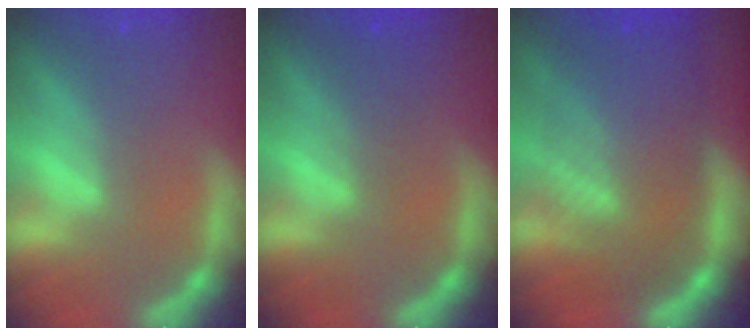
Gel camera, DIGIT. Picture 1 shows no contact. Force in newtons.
{"total": 1.9}
{"total": 10.0}